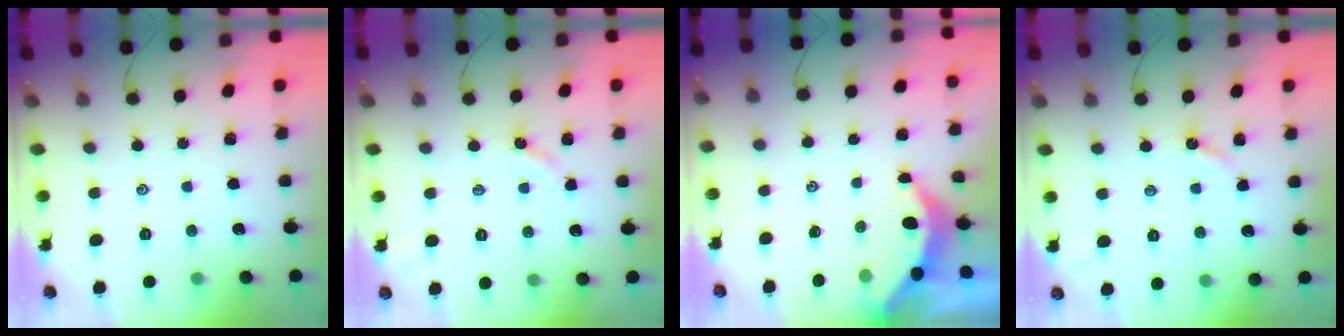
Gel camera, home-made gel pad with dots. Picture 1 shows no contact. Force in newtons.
{"total": 2.5, "press": 2.4, "slide": 0.5}
{"total": 3.6, "press": 3.6, "slide": 0.4}
{"total": 2.8, "press": 2.8, "slide": 0.2}